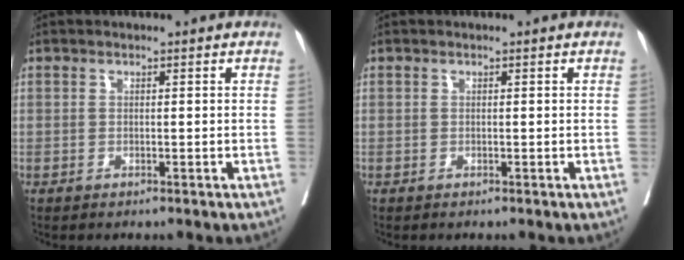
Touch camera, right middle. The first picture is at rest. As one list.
[{"total": 0.0}]